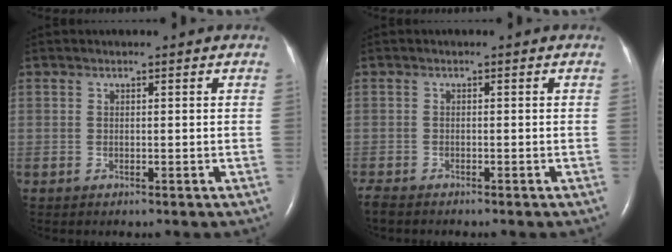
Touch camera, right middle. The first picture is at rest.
{"total": 2.3, "force": [-2.1, 0.2, 0.9], "torque": [-0.021, -0.007, -0.032]}